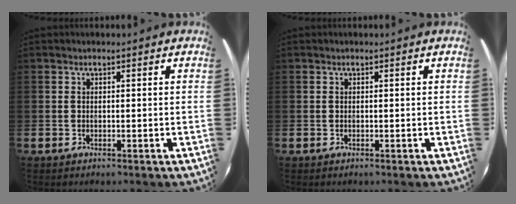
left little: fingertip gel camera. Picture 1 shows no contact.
{"total": 0.0}